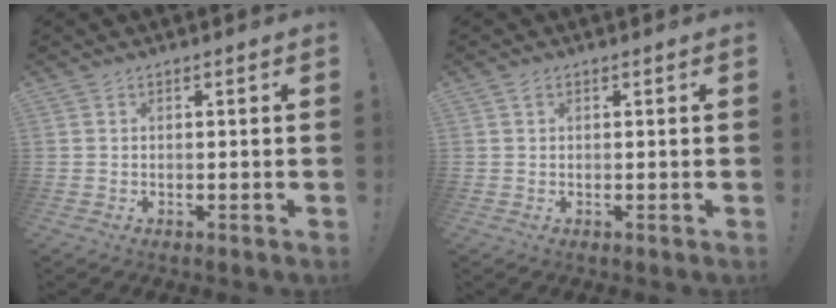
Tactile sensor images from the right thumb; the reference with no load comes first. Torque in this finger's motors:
{"motor_torque": [0.41, 0.32, 0.16, -0.06, 0.00]}